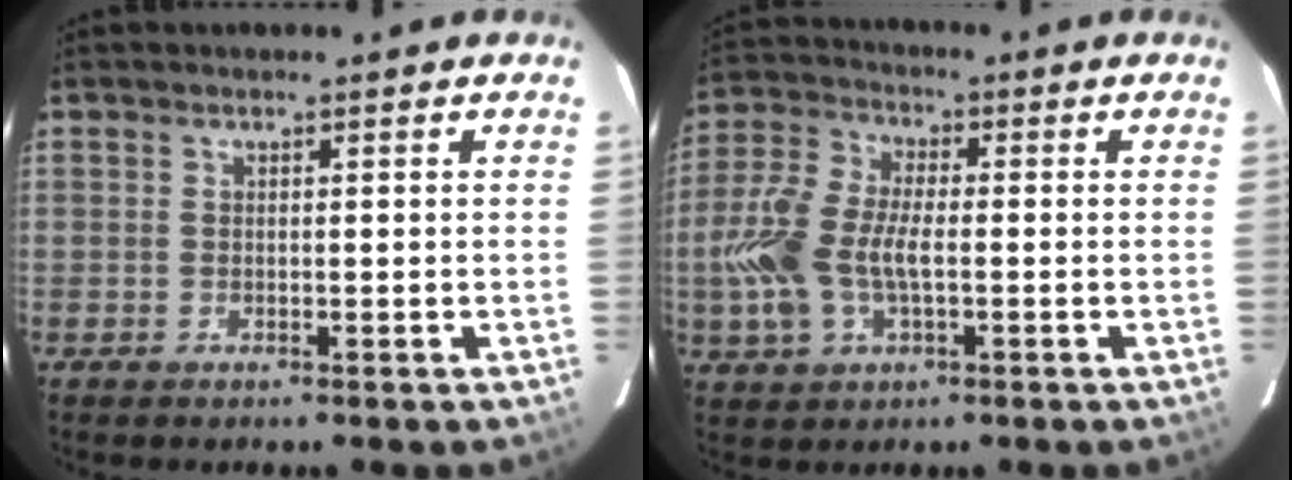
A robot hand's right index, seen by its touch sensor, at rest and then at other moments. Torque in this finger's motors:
{"motor_torque": [0.31, -0.14, 0.28, 0.16]}